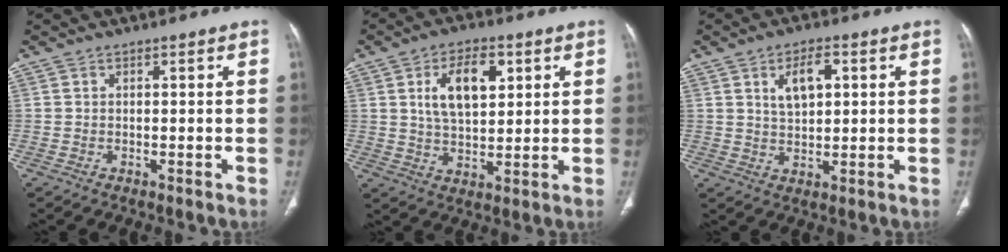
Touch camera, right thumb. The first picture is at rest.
{"total": 10.5, "force": [3.5, 5.7, 8.1], "torque": [-0.118, -0.009, 0.062]}
{"total": 6.2, "force": [2.2, 3.3, 4.9], "torque": [-0.074, -0.005, 0.041]}